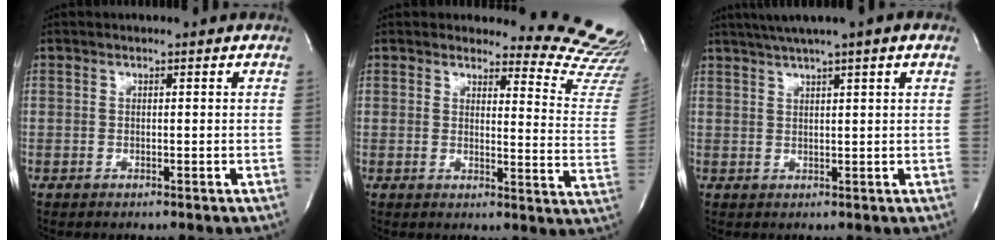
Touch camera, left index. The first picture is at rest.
{"total": 14.3, "force": [14.3, 0.5, 0.7], "torque": [0.020, -0.159, 0.125]}
{"total": 7.4, "force": [5.2, -0.6, 5.2], "torque": [-0.088, 0.033, 0.078]}